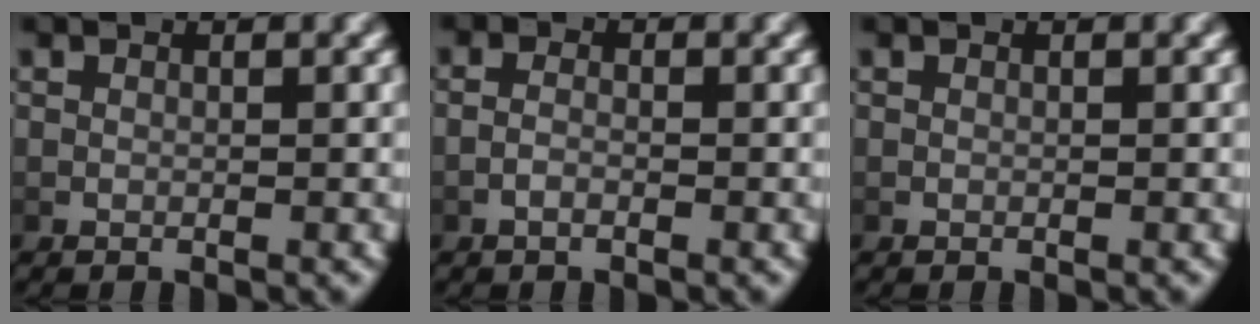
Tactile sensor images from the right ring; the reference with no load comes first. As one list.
[{"total": 1.2, "force": [-0.6, 0.5, 0.9], "torque": [-0.024, -0.009, -0.007]}, {"total": 0.0}]